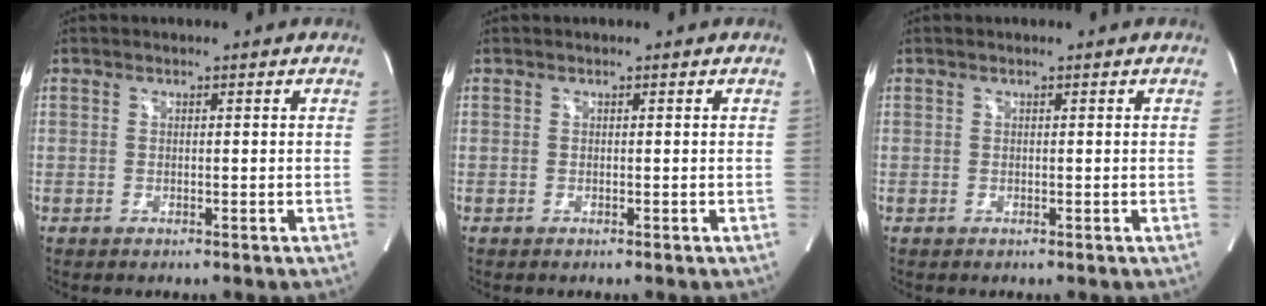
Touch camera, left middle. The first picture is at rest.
{"total": 0.0}
{"total": 0.0}